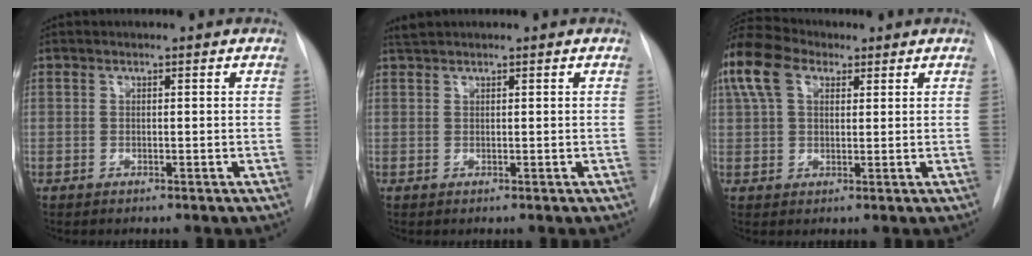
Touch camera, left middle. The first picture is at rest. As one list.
[{"total": 1.1, "force": [1.0, -0.2, 0.3], "torque": [-0.006, 0.010, 0.025]}, {"total": 13.3, "force": [6.7, 8.2, 8.0], "torque": [-0.211, 0.056, 0.126]}]